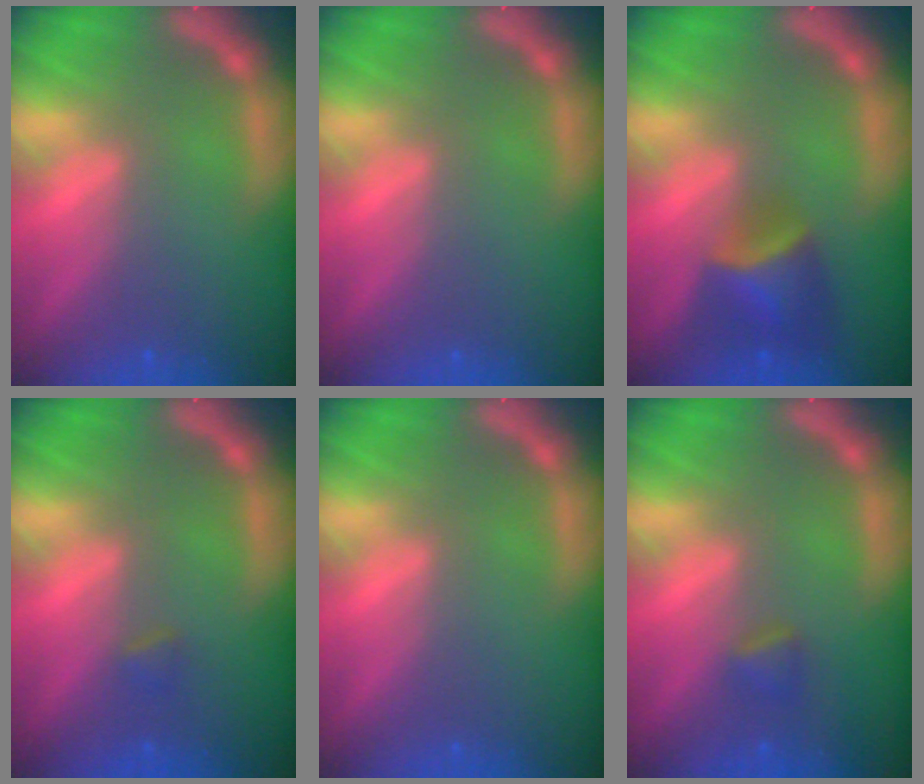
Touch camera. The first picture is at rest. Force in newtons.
{"total": 0.0}
{"total": 4.4}
{"total": 0.9}
{"total": 0.0}
{"total": 1.4}